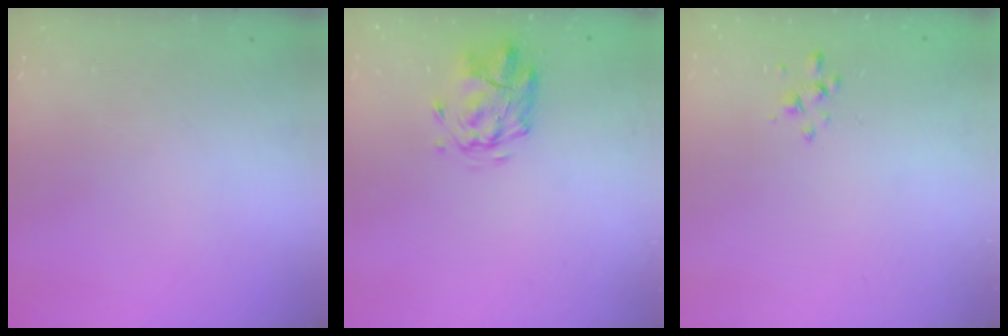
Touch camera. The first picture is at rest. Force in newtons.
{"total": 2.8, "press": 2.4, "slide": 1.5}
{"total": 2.6, "press": 2.5, "slide": 0.8}